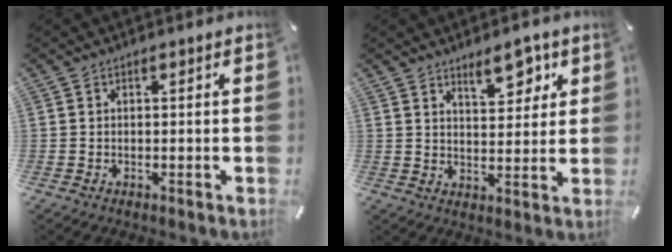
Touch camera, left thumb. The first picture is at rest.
{"total": 8.4, "force": [5.6, 4.2, 4.7], "torque": [-0.036, -0.037, 0.088]}